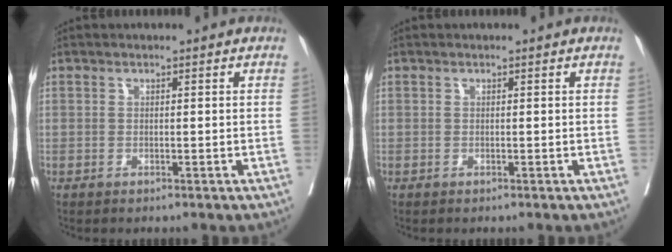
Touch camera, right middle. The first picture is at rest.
{"total": 0.0}